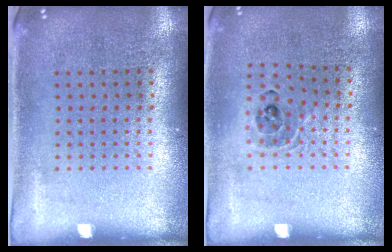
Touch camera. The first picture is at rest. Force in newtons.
{"total": 1.0, "press": 1.0, "slide": 0.1}